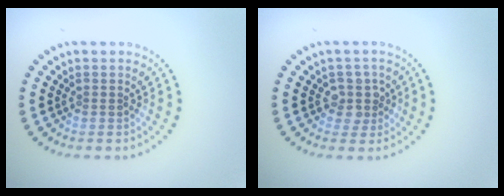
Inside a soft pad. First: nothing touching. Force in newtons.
{"total": 2.3, "press": 1.9, "slide": 1.3}